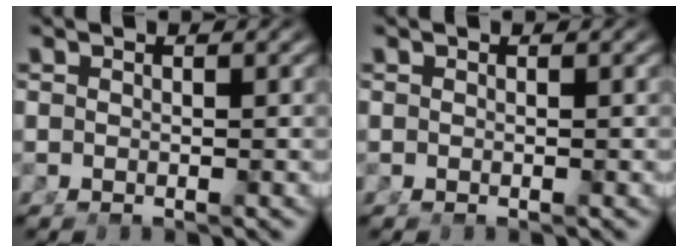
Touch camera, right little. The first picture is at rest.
{"total": 0.0}